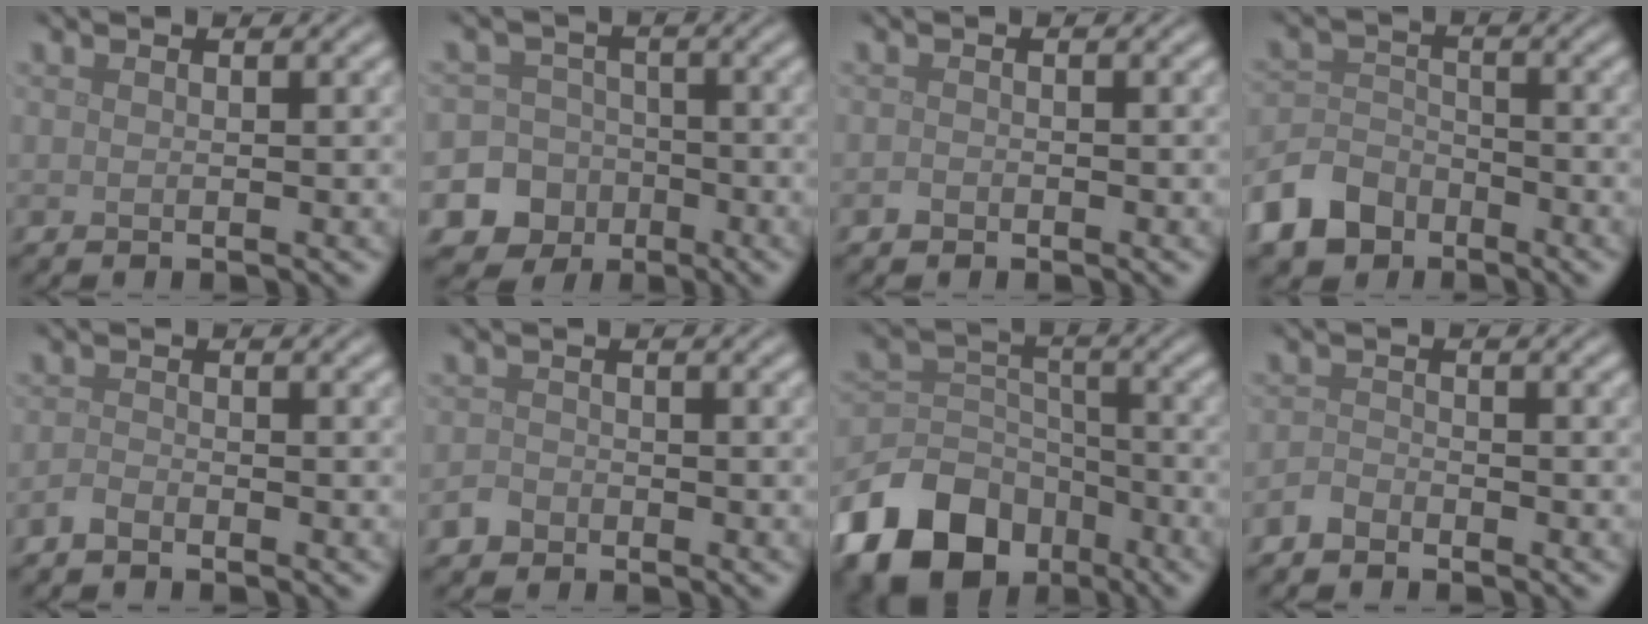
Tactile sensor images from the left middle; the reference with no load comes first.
{"total": 9.8, "force": [-4.5, 8.6, 1.1], "torque": [-0.013, -0.028, -0.095]}
{"total": 0.6, "force": [-0.4, 0.4, 0.1], "torque": [-0.002, -0.003, -0.008]}
{"total": 5.5, "force": [-3.8, 3.6, 1.8], "torque": [-0.036, -0.002, -0.086]}
{"total": 1.1, "force": [-0.9, 0.4, 0.4], "torque": [-0.009, 0.001, -0.022]}
{"total": 1.4, "force": [-1.0, 1.0, 0.3], "torque": [0.000, 0.003, -0.022]}
{"total": 11.5, "force": [-7.0, 7.8, 4.7], "torque": [-0.102, -0.006, -0.136]}
{"total": 1.4, "force": [-1.2, 0.6, 0.4], "torque": [-0.005, 0.004, -0.029]}